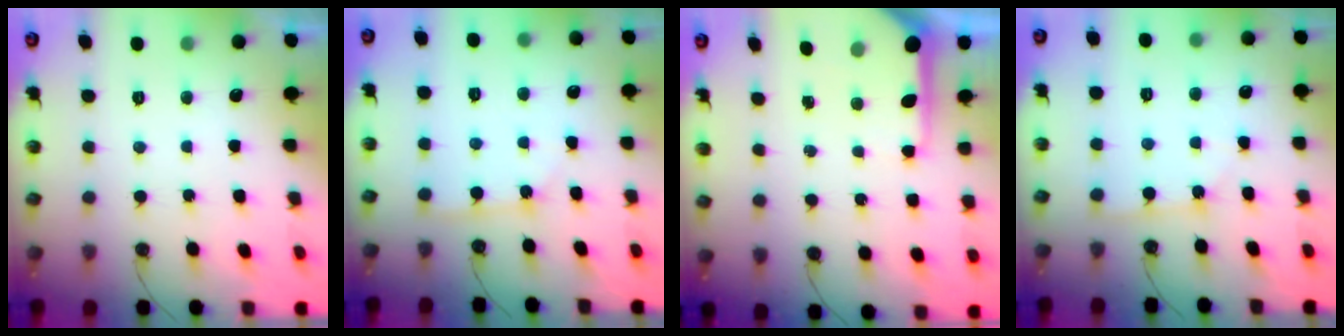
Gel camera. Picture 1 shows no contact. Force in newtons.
{"total": 1.8, "press": 1.8, "slide": 0.2}
{"total": 9.2, "press": 9.1, "slide": 1.0}
{"total": 2.4, "press": 2.4, "slide": 0.2}